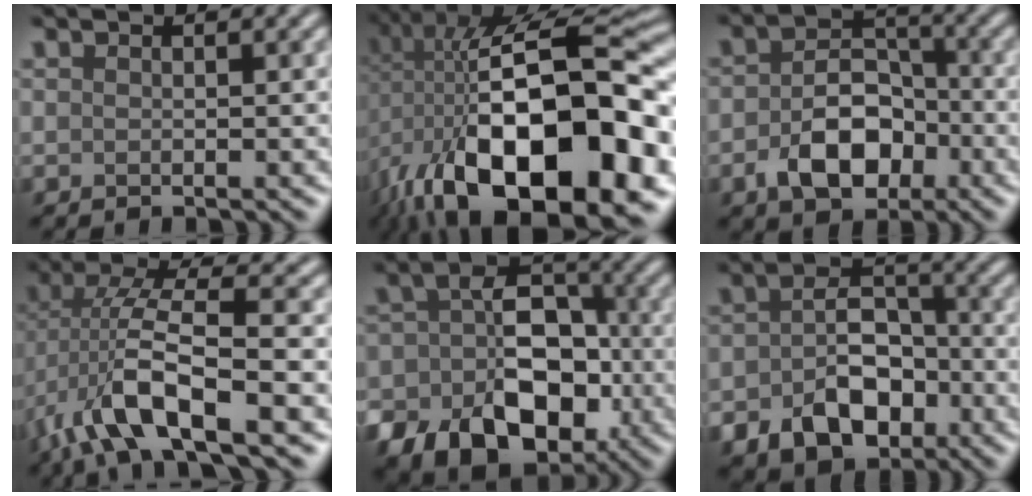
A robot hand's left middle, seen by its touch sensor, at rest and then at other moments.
{"total": 20.5, "force": [-5.7, 10.2, 16.8], "torque": [-0.294, -0.033, -0.068]}
{"total": 6.2, "force": [-2.4, 4.0, 4.1], "torque": [-0.064, 0.000, -0.042]}
{"total": 9.6, "force": [-3.7, 3.4, 8.1], "torque": [-0.171, 0.009, -0.076]}
{"total": 13.3, "force": [-5.2, 9.3, 8.0], "torque": [-0.110, -0.025, -0.071]}
{"total": 7.2, "force": [-3.0, 4.7, 4.5], "torque": [-0.074, -0.008, -0.047]}